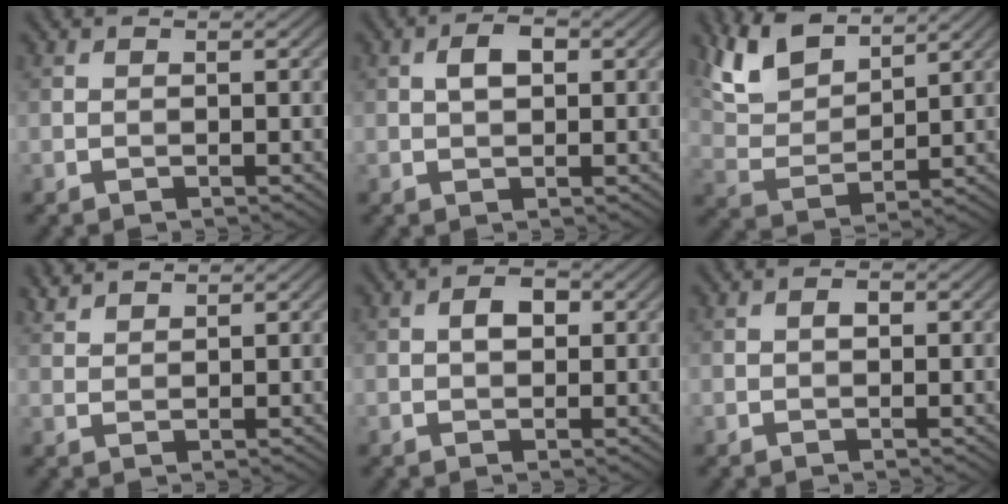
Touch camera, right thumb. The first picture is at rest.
{"total": 2.8, "force": [0.6, 1.6, 2.2], "torque": [-0.040, 0.005, 0.008]}
{"total": 8.9, "force": [6.5, 3.6, 4.9], "torque": [-0.123, 0.009, 0.132]}
{"total": 2.6, "force": [2.4, 0.5, 0.9], "torque": [-0.024, 0.005, 0.051]}
{"total": 2.4, "force": [0.3, 1.6, 1.8], "torque": [-0.031, 0.003, 0.002]}
{"total": 1.0, "force": [0.1, 0.7, 0.7], "torque": [-0.011, 0.002, 0.000]}